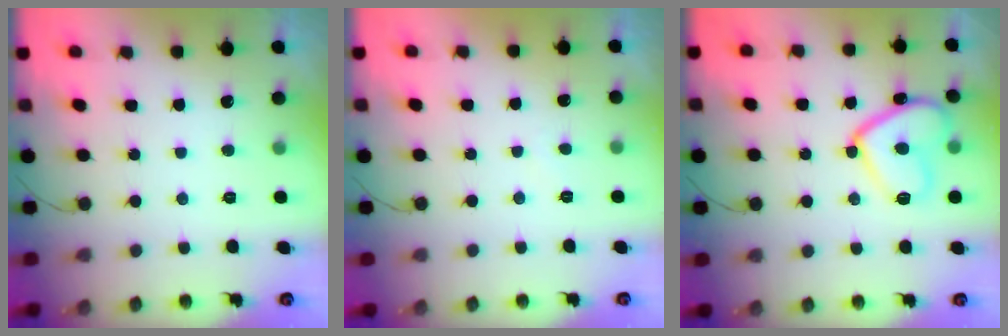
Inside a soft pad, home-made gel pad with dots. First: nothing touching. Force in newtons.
{"total": 1.6, "press": 1.5, "slide": 0.4}
{"total": 13.4, "press": 13.3, "slide": 1.2}